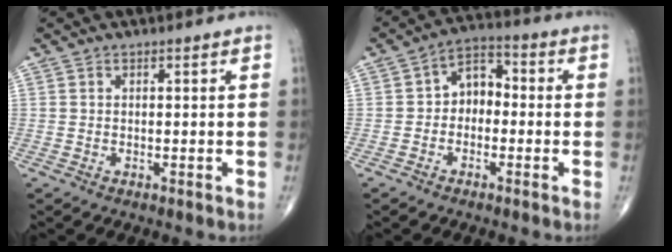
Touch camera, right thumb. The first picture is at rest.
{"total": 6.5, "force": [-0.7, 4.8, 4.4], "torque": [-0.043, 0.029, -0.030]}